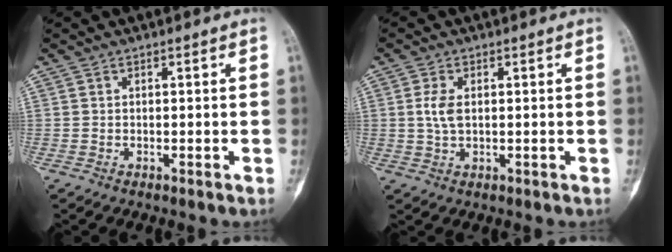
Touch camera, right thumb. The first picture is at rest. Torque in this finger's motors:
{"motor_torque": [0.63, 0.46, 0.45, -0.57, 0.16]}